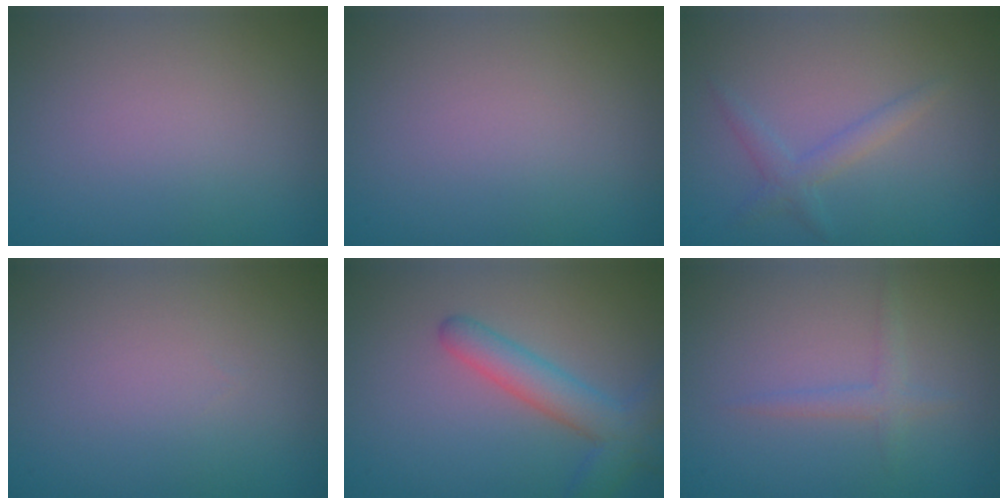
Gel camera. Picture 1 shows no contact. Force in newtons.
{"total": 0.0}
{"total": 1.7, "press": 1.7, "slide": 0.1}
{"total": 0.0}
{"total": 4.0, "press": 4.0, "slide": 0.3}
{"total": 1.4, "press": 1.4, "slide": 0.1}